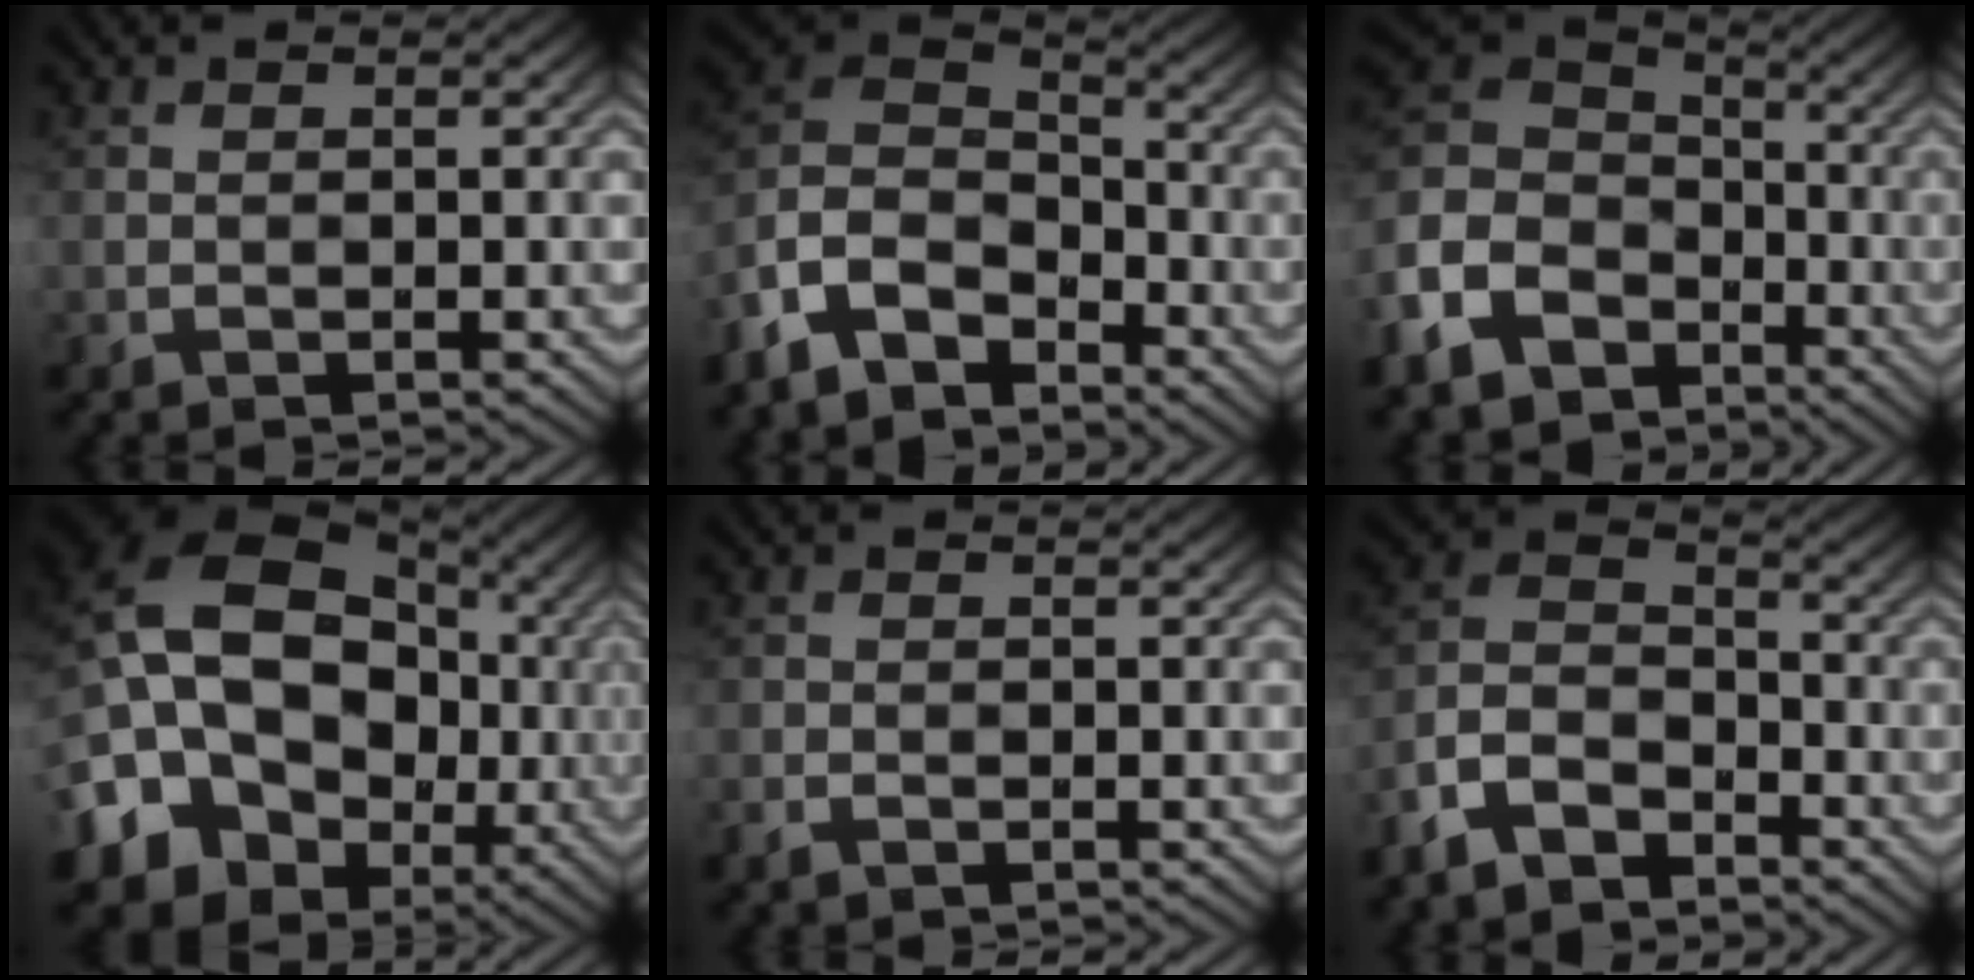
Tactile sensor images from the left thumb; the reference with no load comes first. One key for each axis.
{"total": 12.1, "fx": -7.8, "fy": 6.6, "fz": 6.5, "tx": -0.162, "ty": -0.011, "tz": -0.167}
{"total": 14.6, "fx": -7.8, "fy": 10.3, "fz": 6.7, "tx": -0.242, "ty": -0.036, "tz": -0.144}
{"total": 21.6, "fx": -2.4, "fy": 18.2, "fz": 11.4, "tx": -0.237, "ty": -0.005, "tz": -0.076}
{"total": 1.3, "fx": -0.8, "fy": 0.7, "fz": 0.6, "tx": -0.015, "ty": -0.003, "tz": -0.018}
{"total": 8.9, "fx": -6.2, "fy": 4.6, "fz": 4.5, "tx": -0.102, "ty": -0.006, "tz": -0.140}